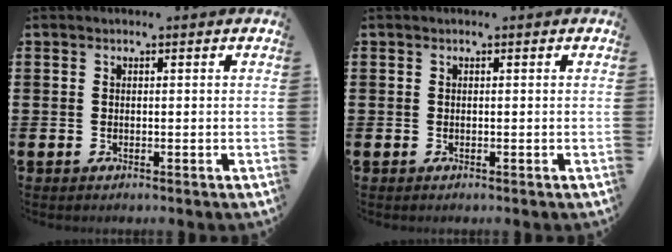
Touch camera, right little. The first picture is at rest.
{"total": 0.0}